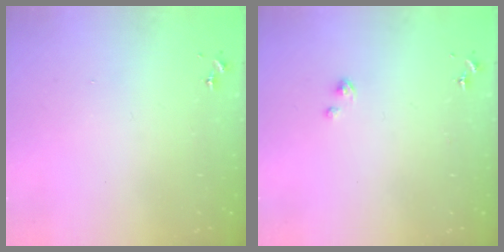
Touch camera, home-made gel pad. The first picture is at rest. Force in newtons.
{"total": 1.1, "press": 1.1, "slide": 0.1}